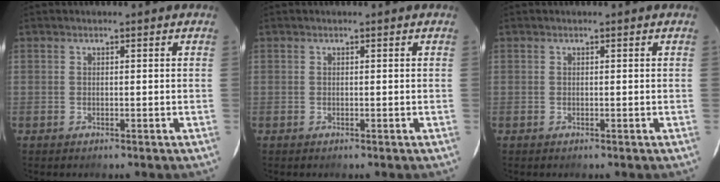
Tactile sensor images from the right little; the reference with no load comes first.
{"total": 0.0}
{"total": 0.0}